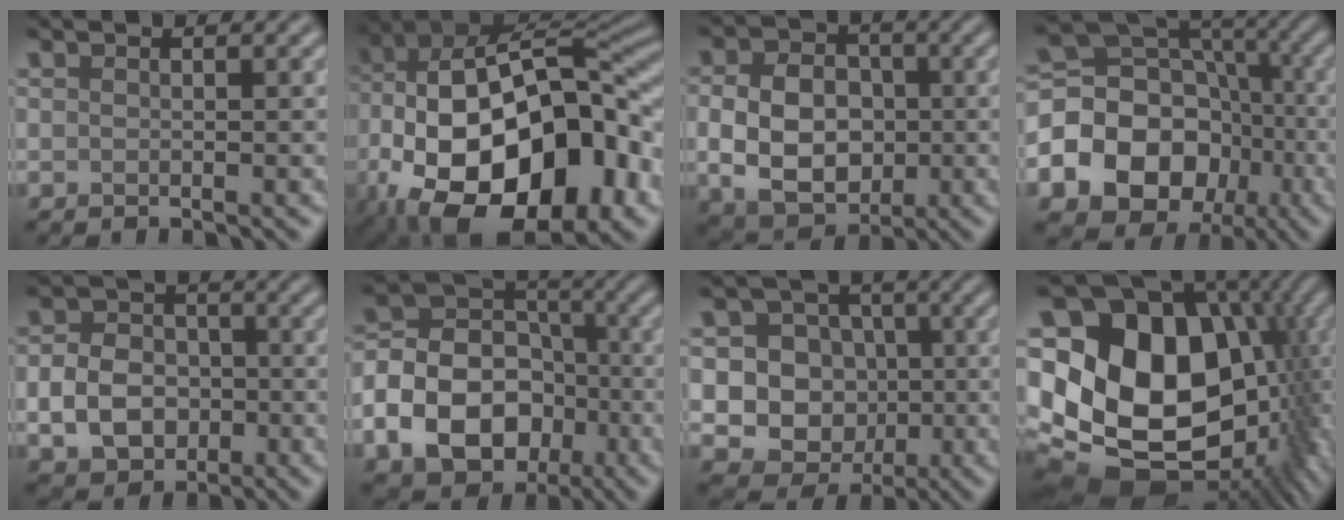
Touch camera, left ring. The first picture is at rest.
{"total": 19.4, "force": [-5.8, 10.9, 15.0], "torque": [-0.262, -0.010, -0.083]}
{"total": 7.8, "force": [-0.8, 5.7, 5.3], "torque": [-0.099, -0.004, -0.022]}
{"total": 16.3, "force": [-4.5, 13.8, 7.4], "torque": [-0.143, -0.001, -0.091]}
{"total": 5.8, "force": [-1.3, 4.6, 3.3], "torque": [-0.068, -0.004, -0.029]}
{"total": 11.8, "force": [-4.1, 9.0, 6.5], "torque": [-0.118, -0.013, -0.091]}
{"total": 11.7, "force": [-0.5, 11.1, 3.6], "torque": [-0.078, 0.020, -0.027]}
{"total": 19.7, "force": [0.6, 14.8, 13.0], "torque": [-0.198, -0.022, 0.056]}